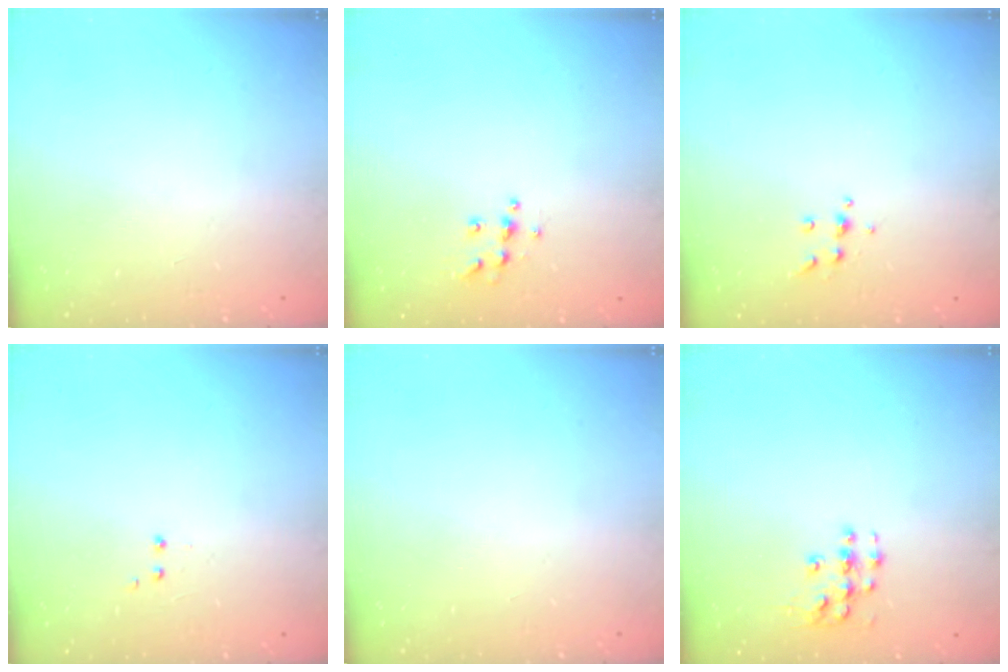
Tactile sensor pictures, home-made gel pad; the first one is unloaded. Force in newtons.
{"total": 6.4, "press": 6.4, "slide": 0.6}
{"total": 5.0, "press": 4.8, "slide": 1.0}
{"total": 1.9, "press": 1.8, "slide": 0.5}
{"total": 0.0}
{"total": 6.1, "press": 6.1, "slide": 0.4}